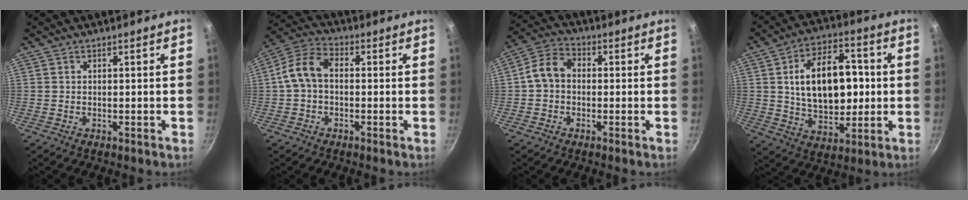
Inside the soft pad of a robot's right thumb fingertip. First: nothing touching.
{"total": 8.0, "force": [0.2, 5.2, 6.1], "torque": [-0.121, 0.028, -0.005]}
{"total": 7.0, "force": [-0.3, 5.4, 4.4], "torque": [-0.072, 0.025, -0.019]}
{"total": 17.5, "force": [1.8, 10.6, 13.9], "torque": [-0.187, 0.010, 0.032]}